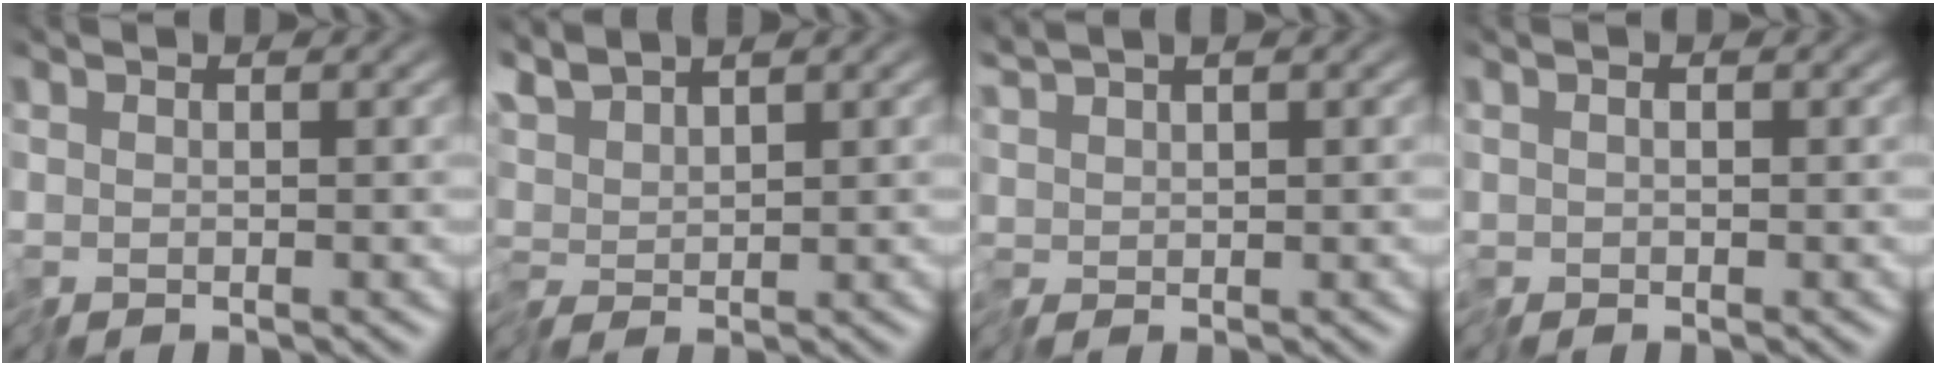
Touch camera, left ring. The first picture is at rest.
{"total": 2.8, "force": [2.4, 0.6, 1.3], "torque": [-0.037, 0.007, 0.045]}
{"total": 1.6, "force": [1.4, 0.5, 0.8], "torque": [-0.025, 0.007, 0.029]}
{"total": 0.7, "force": [-0.3, 0.5, 0.4], "torque": [-0.009, 0.000, -0.008]}